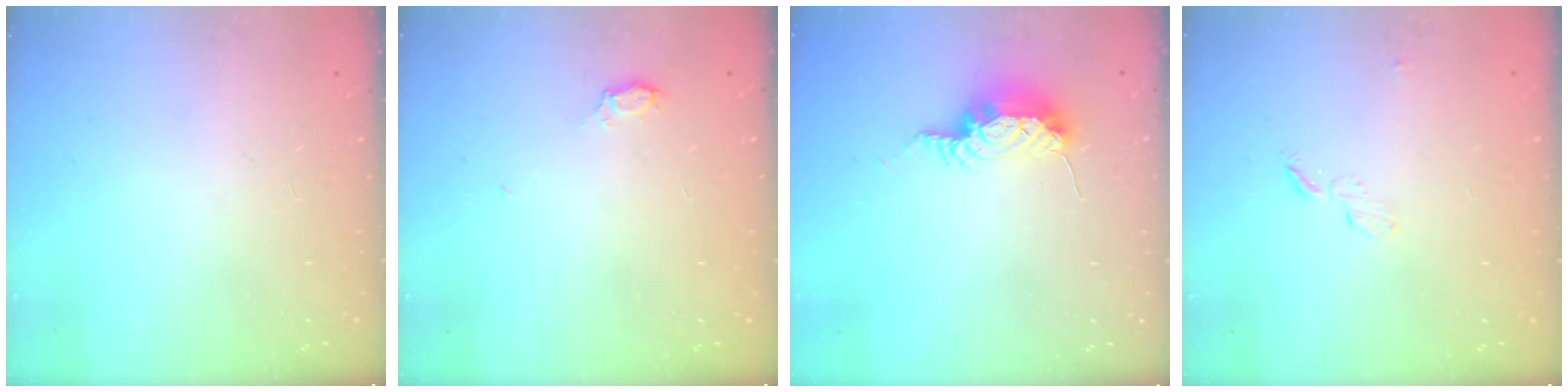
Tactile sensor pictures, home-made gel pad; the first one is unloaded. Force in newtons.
{"total": 3.1, "press": 3.1, "slide": 0.4}
{"total": 8.1, "press": 7.8, "slide": 2.1}
{"total": 3.5, "press": 3.5, "slide": 0.3}